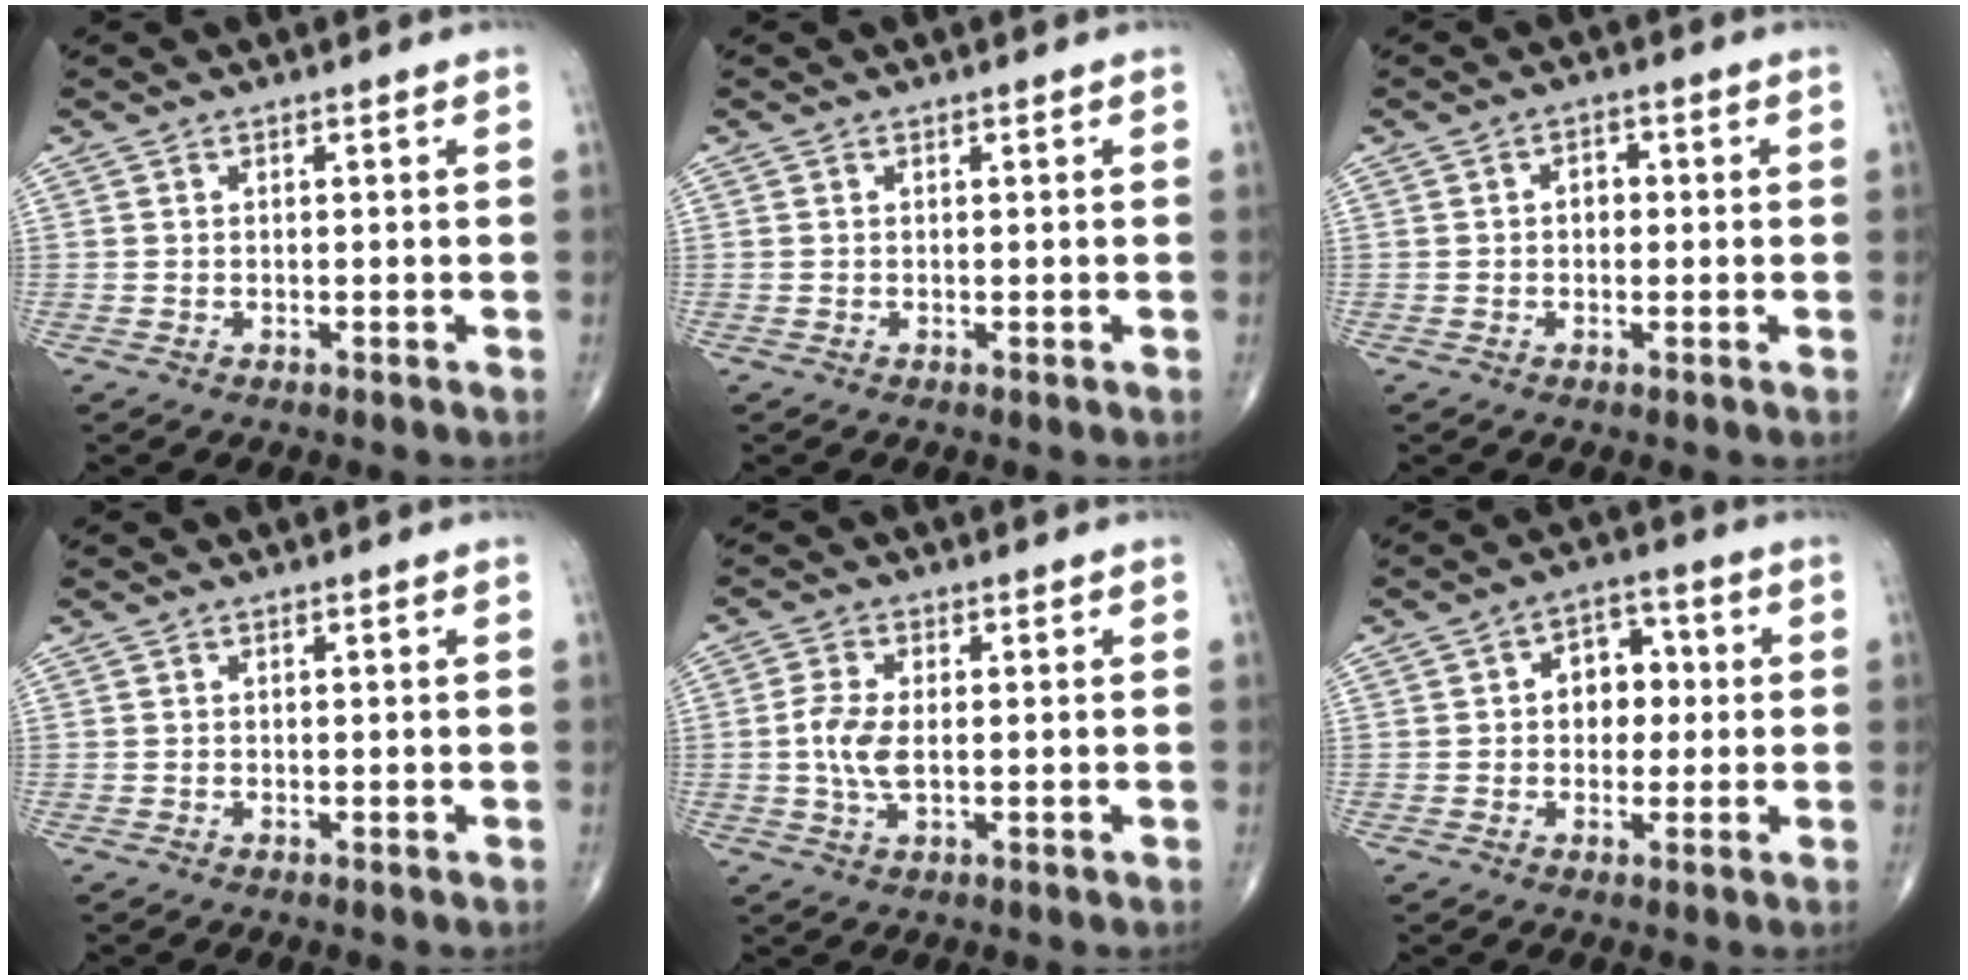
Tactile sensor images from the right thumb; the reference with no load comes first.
{"total": 0.0}
{"total": 2.4, "force": [0.0, 1.8, 1.6], "torque": [-0.012, 0.010, -0.004]}
{"total": 0.0}
{"total": 5.7, "force": [-0.1, 2.9, 5.0], "torque": [-0.113, 0.000, -0.005]}
{"total": 7.4, "force": [0.5, 5.5, 4.9], "torque": [-0.031, 0.017, 0.001]}